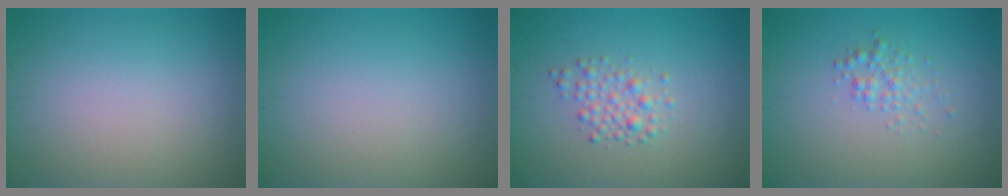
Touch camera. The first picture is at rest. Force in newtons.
{"total": 0.0}
{"total": 2.1, "press": 2.1, "slide": 0.0}
{"total": 1.5, "press": 1.5, "slide": 0.0}